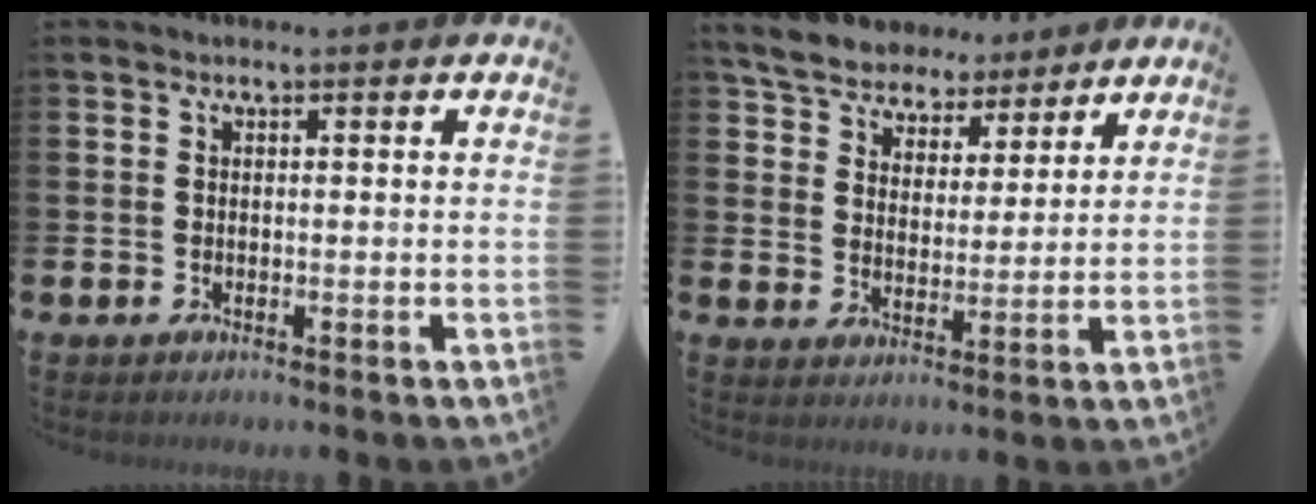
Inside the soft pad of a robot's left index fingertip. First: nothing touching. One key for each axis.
{"total": 6.2, "fx": 5.9, "fy": 2.0, "fz": 0.2, "tx": -0.044, "ty": -0.034, "tz": 0.107}